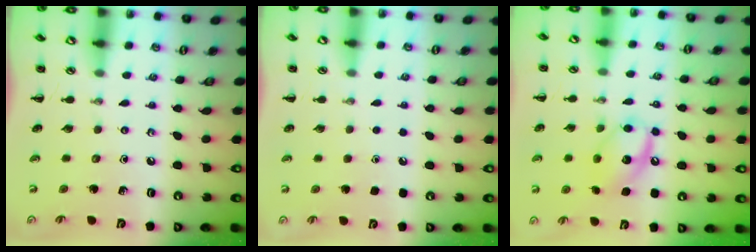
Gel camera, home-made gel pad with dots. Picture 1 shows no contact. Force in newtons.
{"total": 1.7, "press": 1.7, "slide": 0.1}
{"total": 12.6, "press": 12.5, "slide": 1.8}